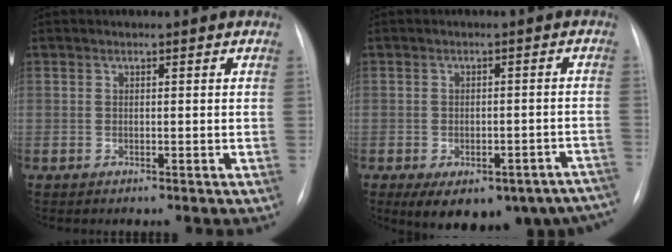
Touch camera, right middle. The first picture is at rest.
{"total": 18.6, "force": [-14.1, 8.5, 8.7], "torque": [-0.091, 0.021, -0.157]}